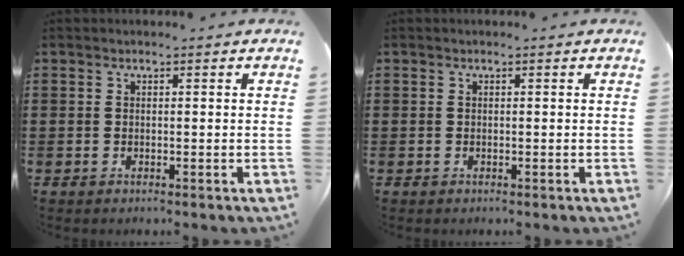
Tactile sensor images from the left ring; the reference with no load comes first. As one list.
[{"total": 0.0}]